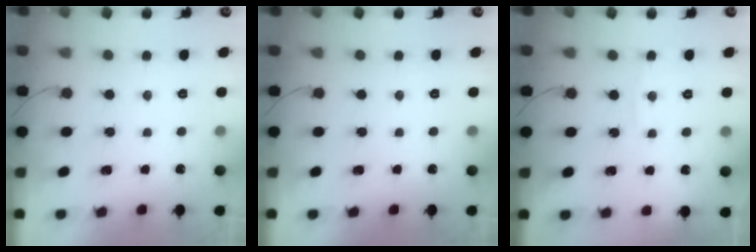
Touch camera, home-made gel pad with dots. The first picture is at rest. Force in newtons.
{"total": 0.0}
{"total": 2.7, "press": 2.7, "slide": 0.4}